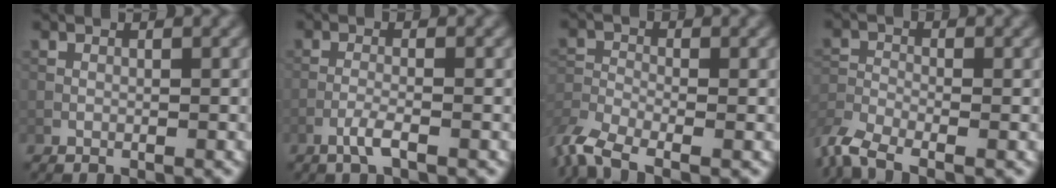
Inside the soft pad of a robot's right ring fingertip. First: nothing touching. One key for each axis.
{"total": 1.9, "fx": -1.1, "fy": 0.2, "fz": 1.5, "tx": -0.031, "ty": 0.005, "tz": -0.028}
{"total": 5.4, "fx": -4.1, "fy": 1.9, "fz": 3.0, "tx": -0.066, "ty": -0.010, "tz": -0.096}
{"total": 4.9, "fx": -3.9, "fy": 1.6, "fz": 2.6, "tx": -0.060, "ty": -0.010, "tz": -0.091}